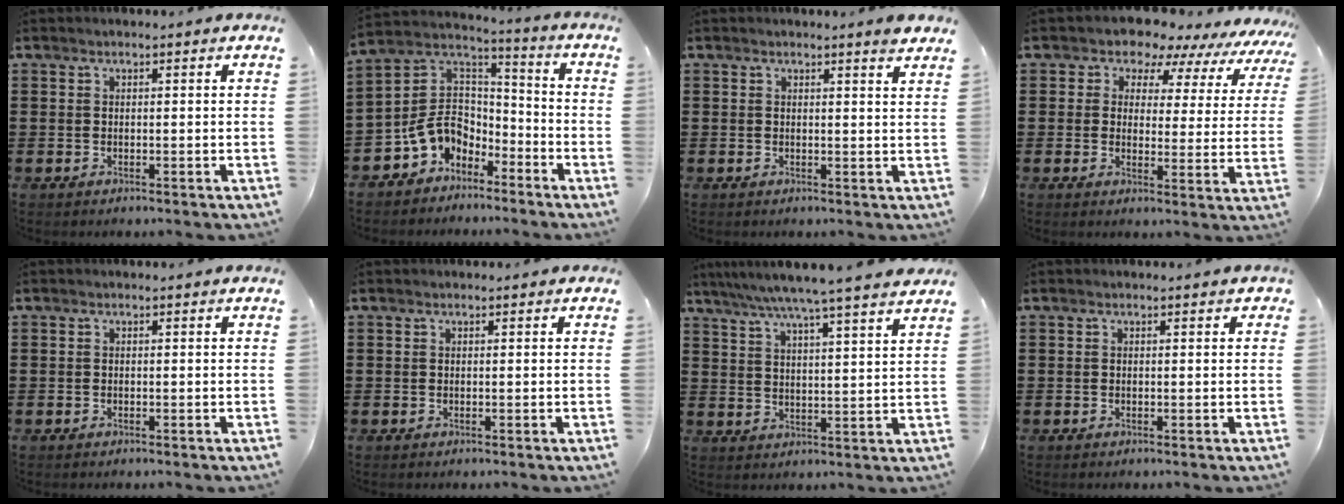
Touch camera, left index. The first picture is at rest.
{"total": 7.7, "force": [-3.6, 6.4, 2.4], "torque": [-0.083, 0.002, -0.072]}
{"total": 1.9, "force": [1.7, -0.2, 0.9], "torque": [-0.021, -0.001, 0.033]}
{"total": 6.3, "force": [5.7, 2.6, 0.8], "torque": [-0.047, -0.037, 0.100]}
{"total": 0.0}
{"total": 0.0}
{"total": 6.4, "force": [5.5, -1.0, 3.1], "torque": [-0.080, -0.032, 0.092]}
{"total": 0.0}